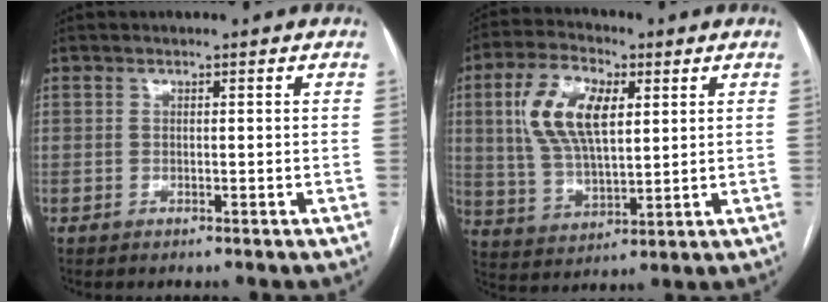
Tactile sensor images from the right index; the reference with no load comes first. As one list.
[{"total": 12.7, "force": [3.7, 5.7, 10.7], "torque": [-0.225, 0.017, 0.071]}]